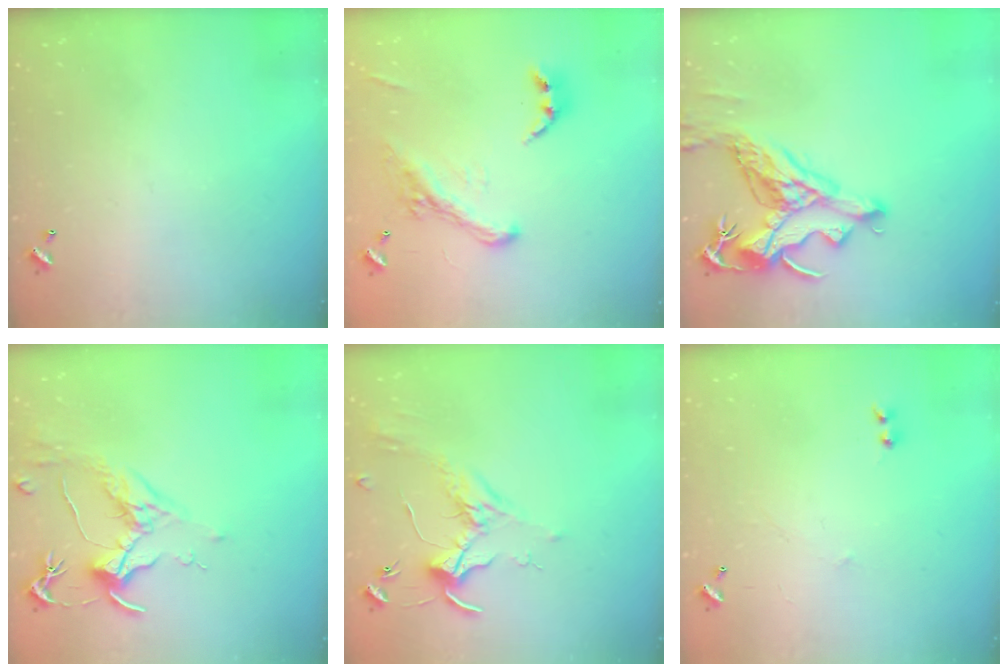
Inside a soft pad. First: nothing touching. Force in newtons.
{"total": 5.1, "press": 4.9, "slide": 1.4}
{"total": 9.9, "press": 9.7, "slide": 1.9}
{"total": 1.8, "press": 1.5, "slide": 0.9}
{"total": 1.7, "press": 1.7, "slide": 0.4}
{"total": 1.2, "press": 1.2, "slide": 0.3}